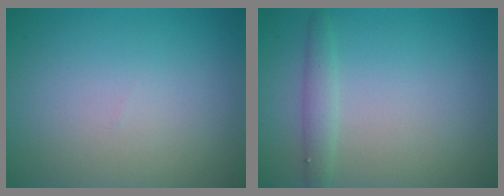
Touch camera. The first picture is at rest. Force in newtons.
{"total": 1.6, "press": 1.6, "slide": 0.0}